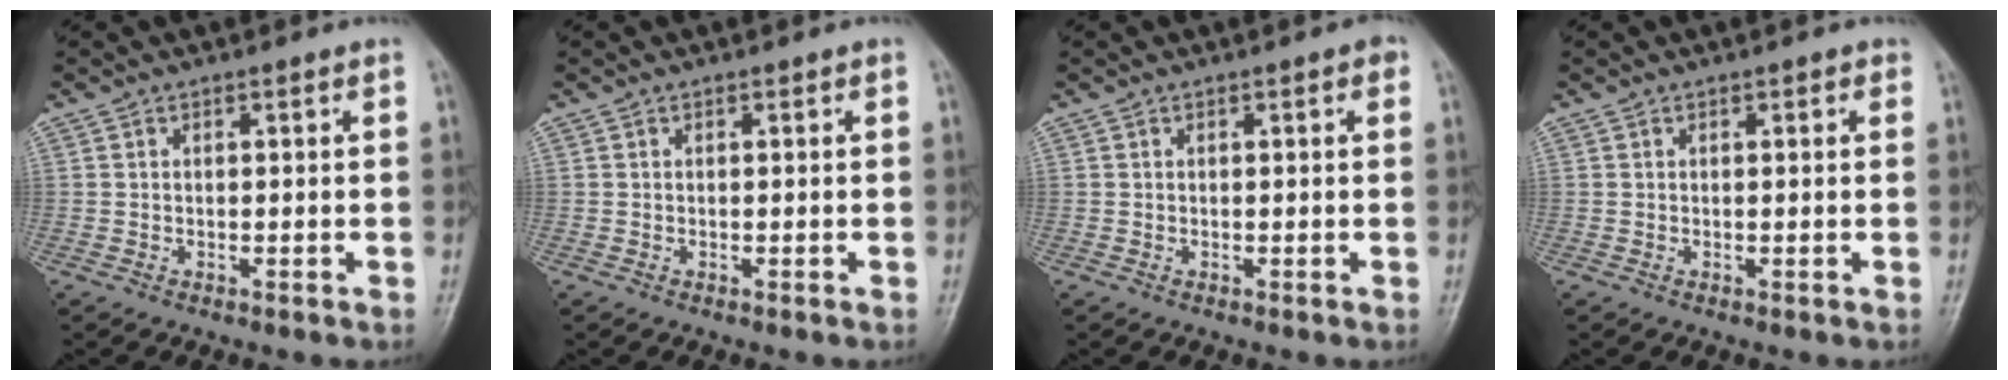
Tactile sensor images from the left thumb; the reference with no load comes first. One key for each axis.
{"total": 0.0}
{"total": 1.2, "fx": 0.4, "fy": 0.4, "fz": 1.0, "tx": -0.012, "ty": 0.002, "tz": 0.002}
{"total": 0.9, "fx": 0.5, "fy": 0.5, "fz": 0.6, "tx": -0.003, "ty": 0.000, "tz": 0.002}